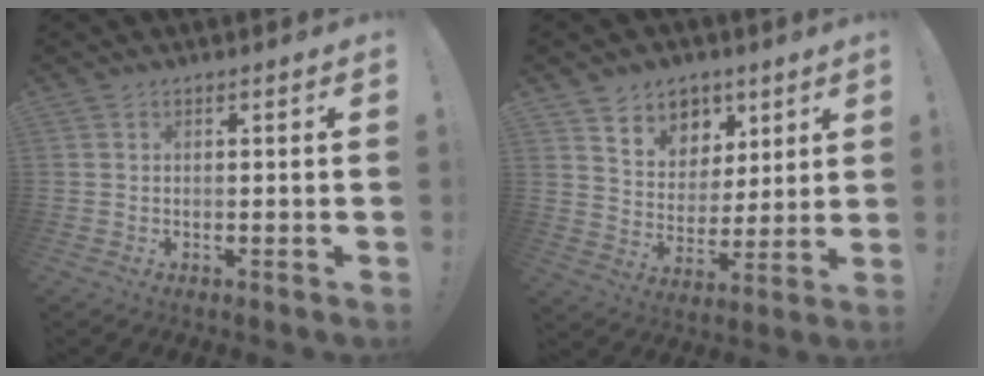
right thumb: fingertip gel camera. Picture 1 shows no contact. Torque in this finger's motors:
{"motor_torque": [-0.54, 1.09, 0.90, 0.82, 0.01]}